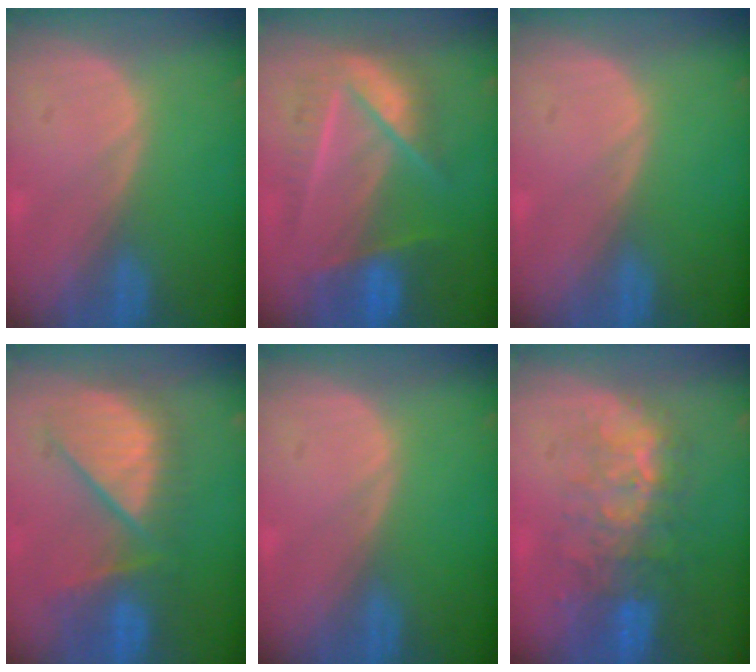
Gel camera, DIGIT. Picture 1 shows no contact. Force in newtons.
{"total": 8.2, "press": 7.8, "slide": 2.5}
{"total": 0.0}
{"total": 9.7, "press": 9.3, "slide": 3.0}
{"total": 0.0}
{"total": 9.7, "press": 8.4, "slide": 4.8}